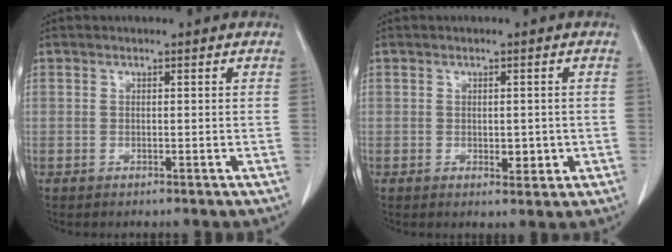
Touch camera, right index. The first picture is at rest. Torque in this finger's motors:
{"motor_torque": [0.05, 0.15, 0.03, 0.02]}